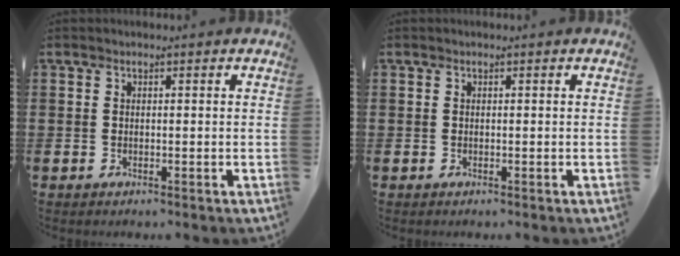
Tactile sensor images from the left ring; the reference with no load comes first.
{"total": 0.0}